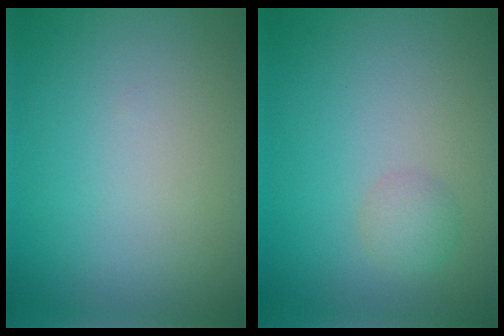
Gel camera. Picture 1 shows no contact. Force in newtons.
{"total": 1.4, "press": 1.4, "slide": 0.1}